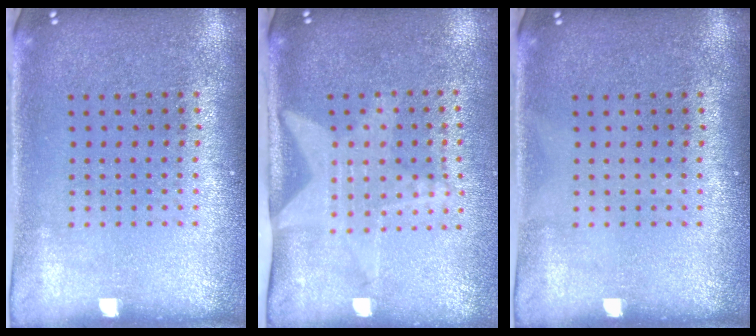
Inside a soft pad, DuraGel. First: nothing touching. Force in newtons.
{"total": 2.1, "press": 1.5, "slide": 1.4}
{"total": 0.0}